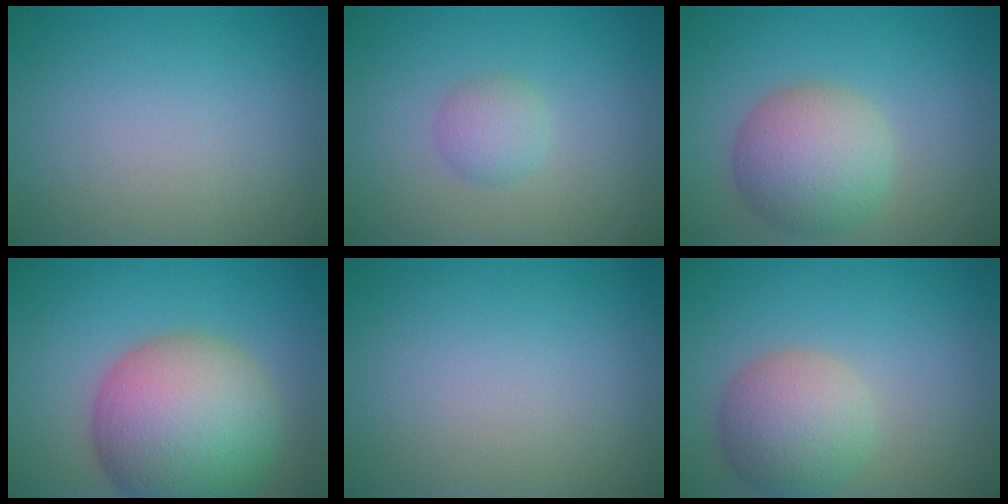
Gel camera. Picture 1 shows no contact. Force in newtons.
{"total": 1.9, "press": 1.9, "slide": 0.1}
{"total": 6.1, "press": 6.1, "slide": 0.3}
{"total": 12.3, "press": 12.3, "slide": 0.9}
{"total": 0.0}
{"total": 5.5, "press": 5.5, "slide": 0.5}